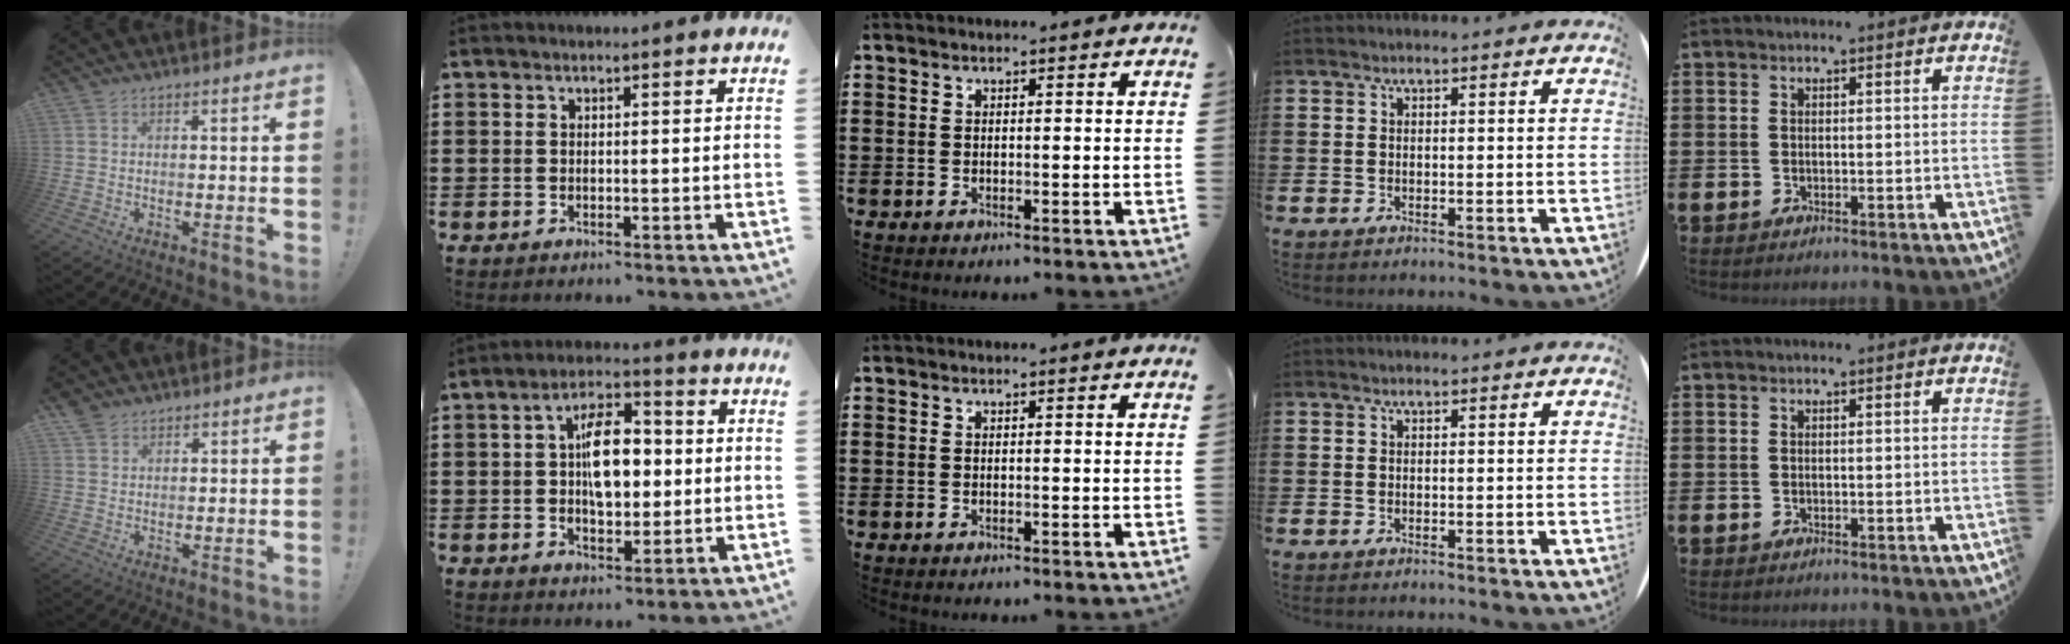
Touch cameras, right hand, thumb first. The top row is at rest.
{"thumb": {"total": 3.0, "force": [2.4, 1.7, 0.7], "torque": [-0.009, -0.013, 0.044]}, "index": {"total": 8.9, "force": [0.9, 4.5, 7.7], "torque": [-0.132, 0.010, 0.013]}}